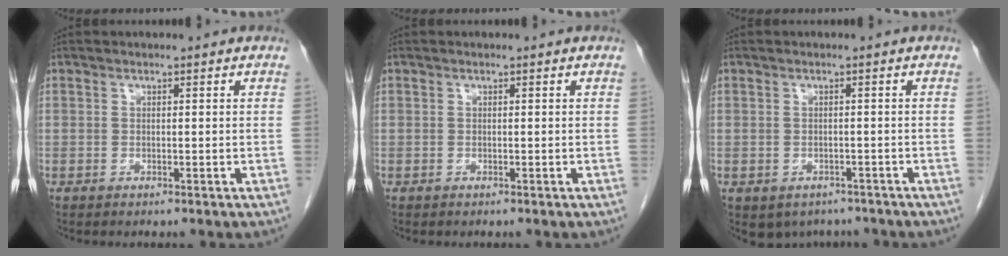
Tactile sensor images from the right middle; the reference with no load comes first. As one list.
[{"total": 0.0}, {"total": 5.1, "force": [-3.9, 3.1, 0.8], "torque": [0.002, 0.009, -0.048]}]